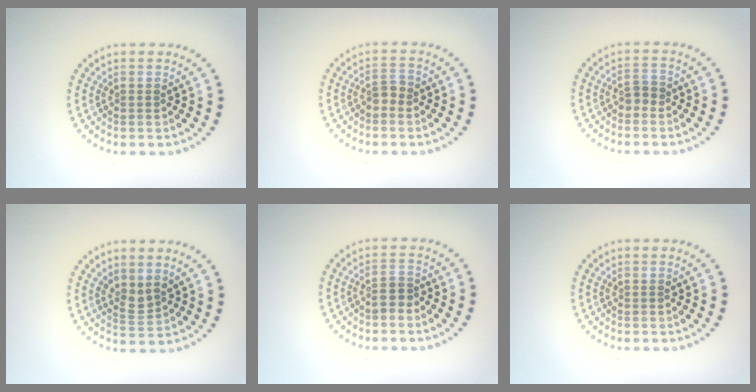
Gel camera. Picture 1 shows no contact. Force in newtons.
{"total": 1.2, "press": 1.1, "slide": 0.5}
{"total": 1.1, "press": 1.1, "slide": 0.4}
{"total": 1.9, "press": 1.4, "slide": 1.2}
{"total": 1.7, "press": 1.4, "slide": 0.8}
{"total": 0.0}